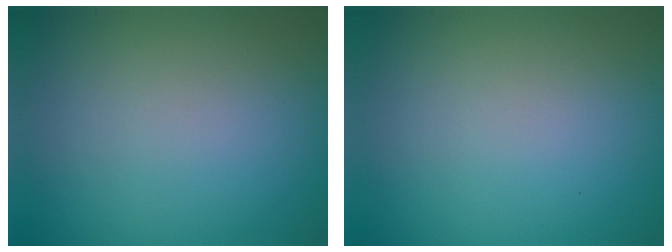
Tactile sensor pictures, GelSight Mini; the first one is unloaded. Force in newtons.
{"total": 0.0}